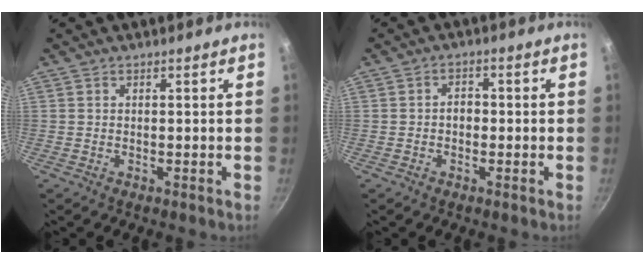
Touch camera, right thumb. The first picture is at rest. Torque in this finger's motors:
{"motor_torque": [-0.17, 0.08, -0.09, 0.09, 0.00]}